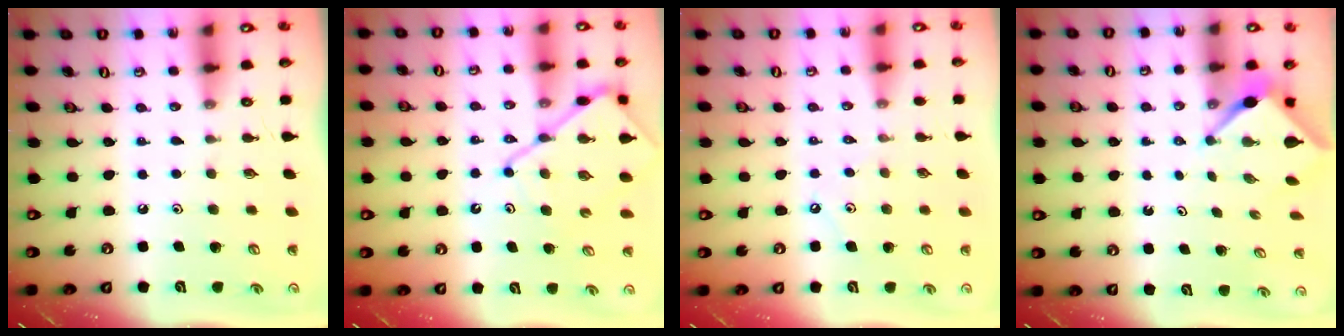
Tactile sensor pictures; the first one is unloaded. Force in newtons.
{"total": 11.5, "press": 11.5, "slide": 1.3}
{"total": 3.9, "press": 3.9, "slide": 0.6}
{"total": 3.0, "press": 3.0, "slide": 0.2}